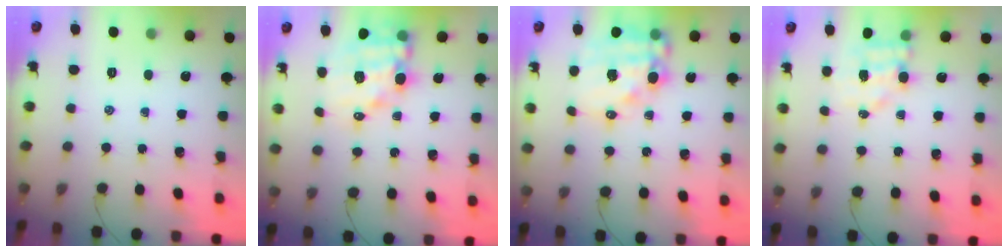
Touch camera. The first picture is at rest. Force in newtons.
{"total": 12.5, "press": 11.9, "slide": 3.6}
{"total": 15.7, "press": 15.3, "slide": 3.6}
{"total": 5.5, "press": 5.5, "slide": 0.6}